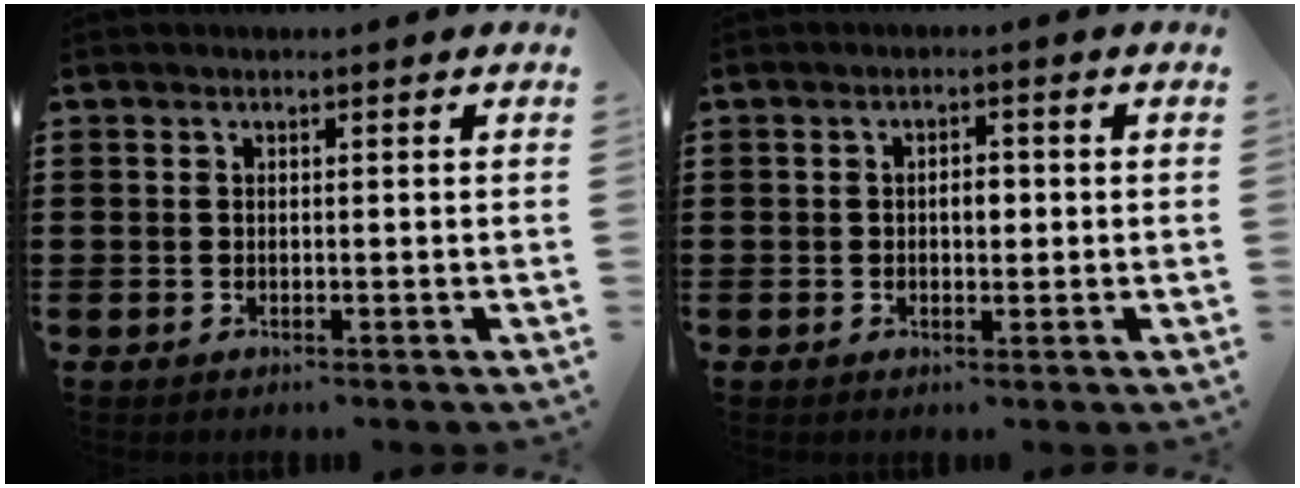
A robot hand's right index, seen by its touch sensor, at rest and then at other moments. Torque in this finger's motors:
{"motor_torque": [0.52, -0.13, 0.05, 0.07]}